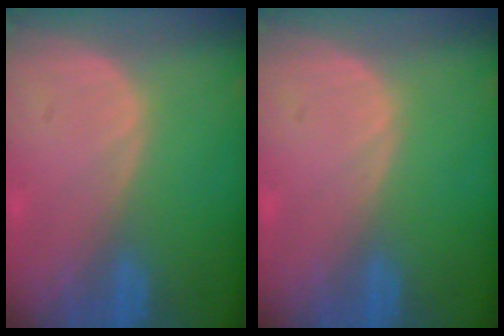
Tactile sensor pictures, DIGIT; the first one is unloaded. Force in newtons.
{"total": 0.0}